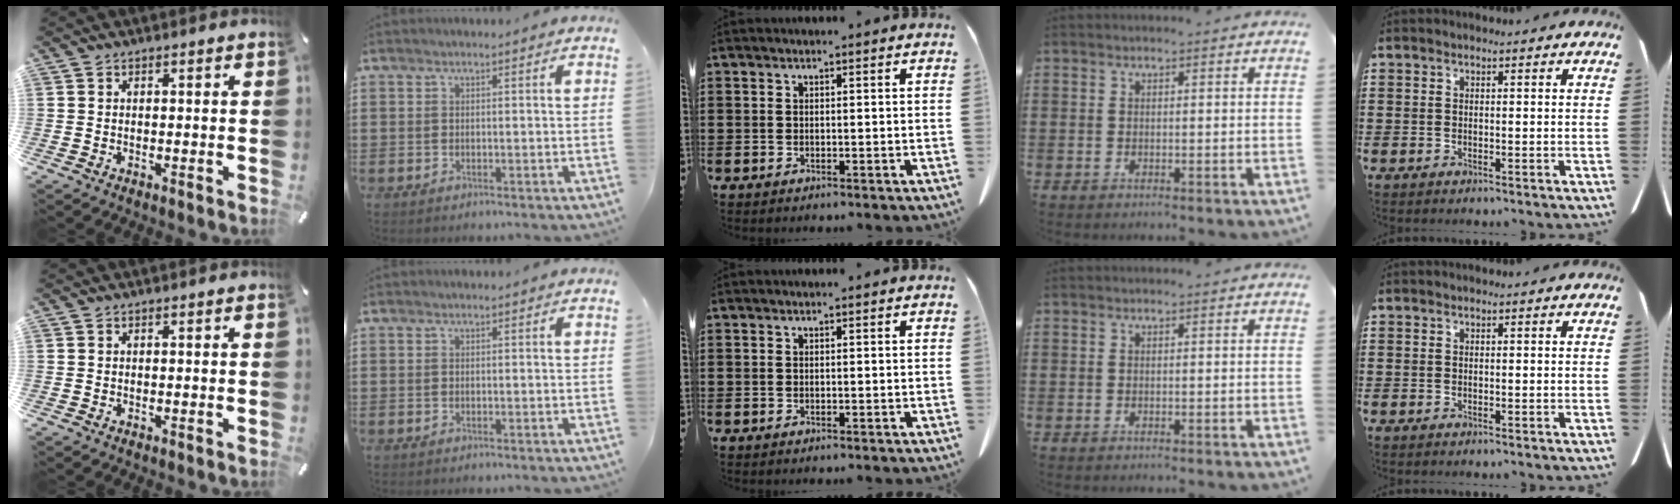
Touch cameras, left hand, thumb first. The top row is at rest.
{}